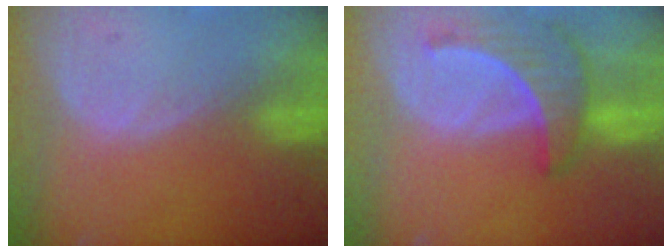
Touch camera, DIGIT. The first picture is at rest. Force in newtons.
{"total": 6.4, "press": 6.4, "slide": 0.3}